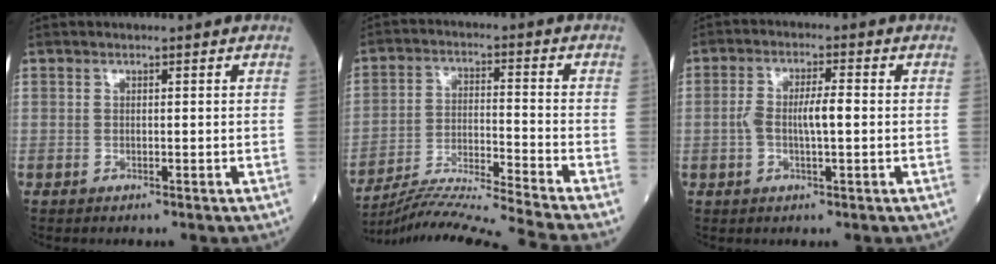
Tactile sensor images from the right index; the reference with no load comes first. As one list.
[{"total": 16.2, "force": [-14.8, -3.7, 5.3], "torque": [-0.086, -0.018, -0.244]}, {"total": 5.2, "force": [-0.3, 1.3, 5.1], "torque": [-0.103, 0.013, -0.005]}]